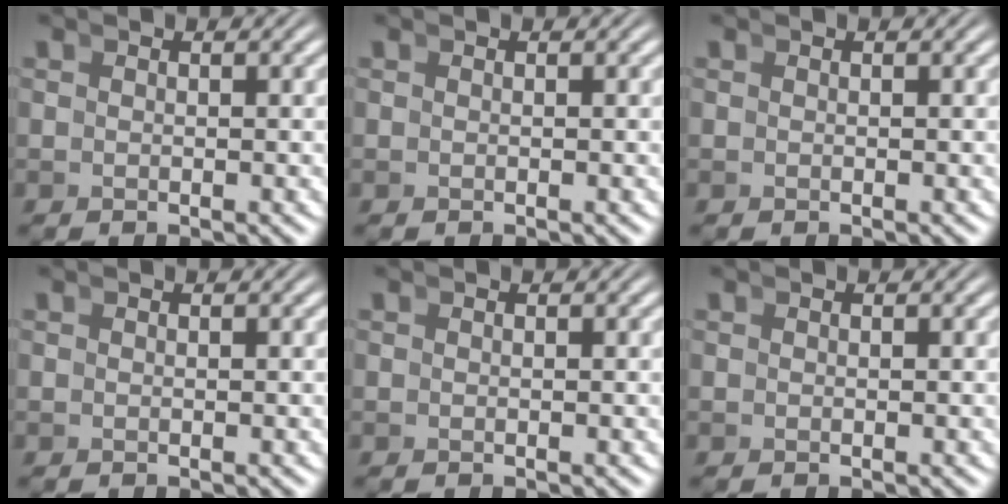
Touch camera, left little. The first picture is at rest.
{"total": 0.0}
{"total": 0.0}
{"total": 0.0}
{"total": 0.0}
{"total": 0.0}